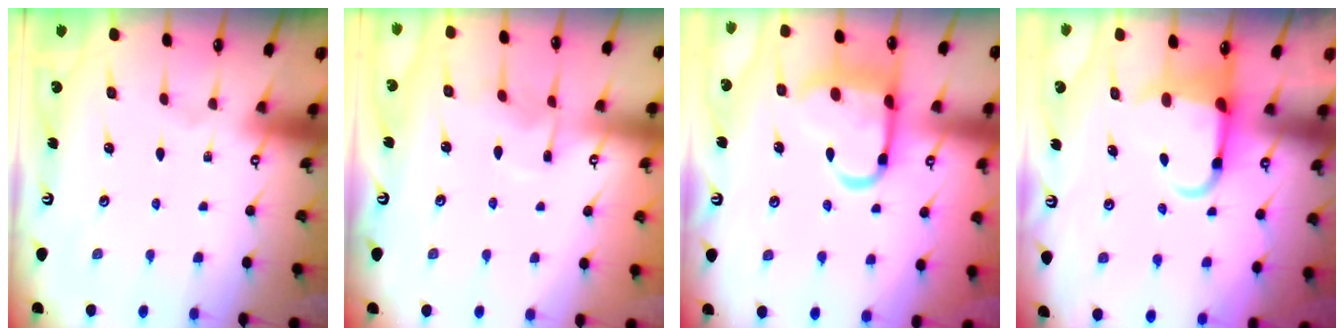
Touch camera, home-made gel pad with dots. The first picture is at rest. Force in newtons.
{"total": 4.3, "press": 4.3, "slide": 0.5}
{"total": 13.4, "press": 13.3, "slide": 1.7}
{"total": 5.9, "press": 5.7, "slide": 1.4}